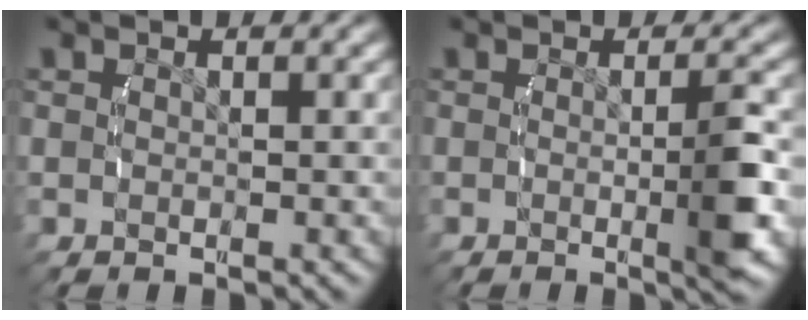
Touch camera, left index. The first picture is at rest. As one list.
[{"total": 3.7, "force": [-0.8, 0.2, 3.6], "torque": [-0.054, -0.006, -0.012]}]